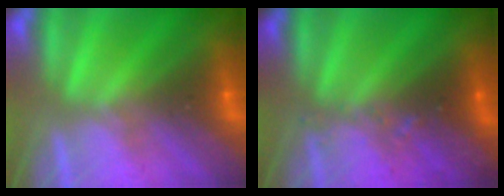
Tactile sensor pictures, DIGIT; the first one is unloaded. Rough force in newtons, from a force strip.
{"total": 2.9}